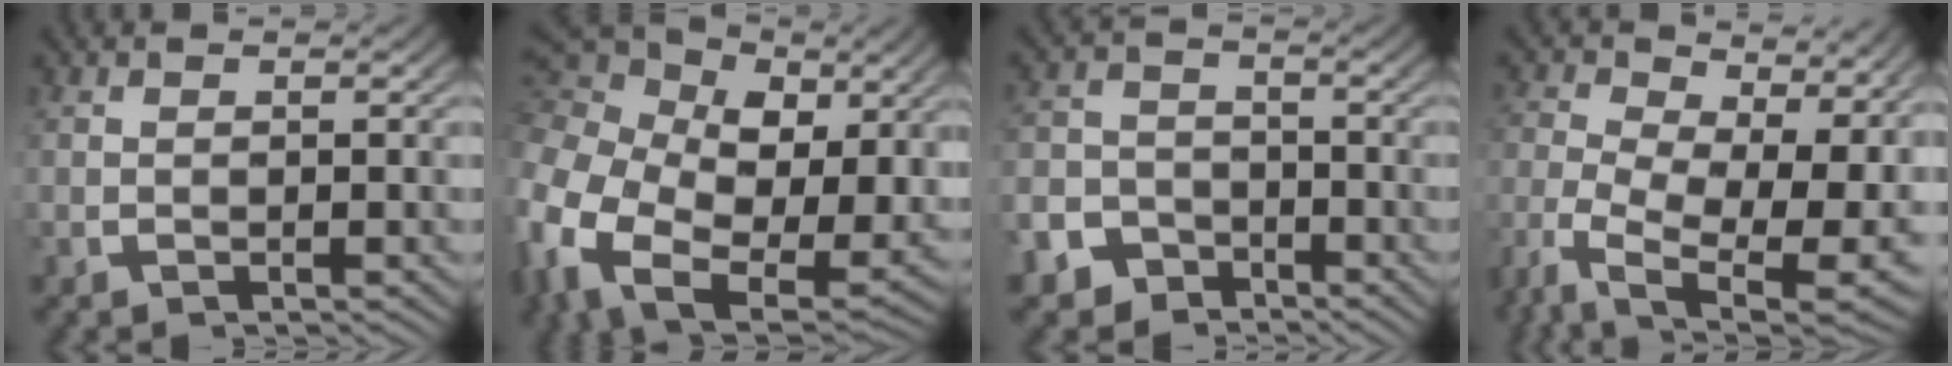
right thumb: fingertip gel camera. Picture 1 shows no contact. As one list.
[{"total": 14.8, "force": [-1.2, 10.8, 10.1], "torque": [-0.239, -0.079, -0.002]}, {"total": 7.0, "force": [-5.3, 4.4, 0.6], "torque": [-0.007, -0.031, -0.095]}, {"total": 10.5, "force": [-3.4, 6.0, 7.9], "torque": [-0.147, -0.061, -0.039]}]